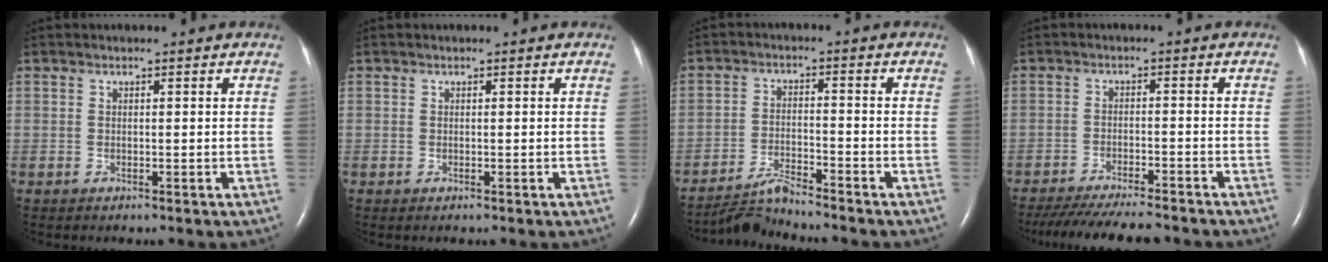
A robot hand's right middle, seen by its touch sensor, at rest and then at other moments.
{"total": 0.0}
{"total": 4.8, "force": [-4.6, -0.9, 0.4], "torque": [-0.018, -0.018, -0.084]}
{"total": 13.7, "force": [-12.3, 1.7, 5.8], "torque": [-0.099, -0.026, -0.176]}